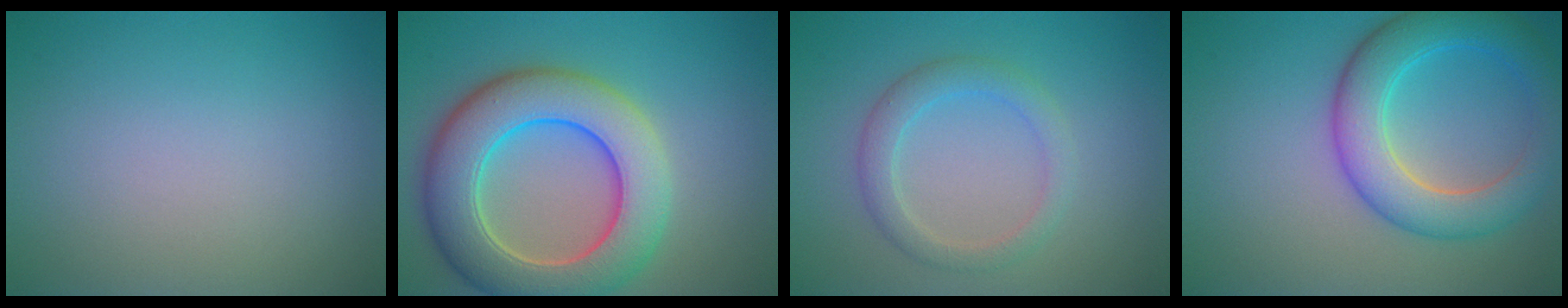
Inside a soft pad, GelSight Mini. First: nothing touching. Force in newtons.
{"total": 9.7, "press": 9.7, "slide": 0.6}
{"total": 2.7, "press": 2.7, "slide": 0.3}
{"total": 6.5, "press": 6.5, "slide": 0.1}